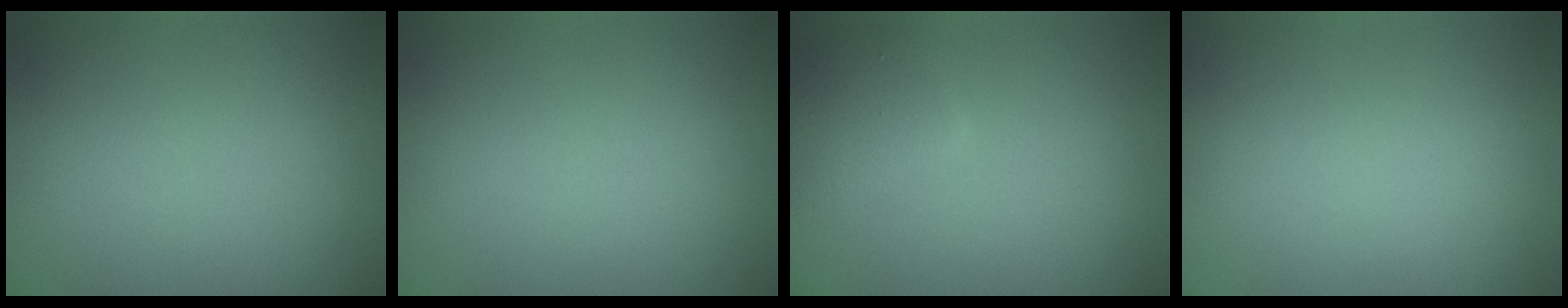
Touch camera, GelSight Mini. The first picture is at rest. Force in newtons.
{"total": 0.0}
{"total": 2.4, "press": 2.4, "slide": 0.0}
{"total": 0.0}